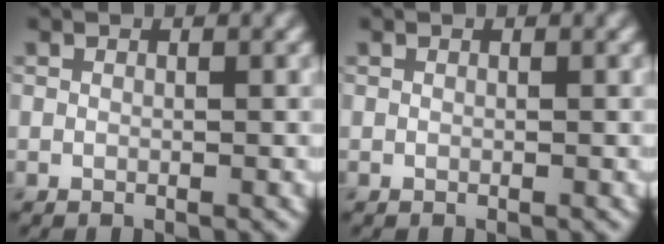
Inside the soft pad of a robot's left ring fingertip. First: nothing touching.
{"total": 0.0}